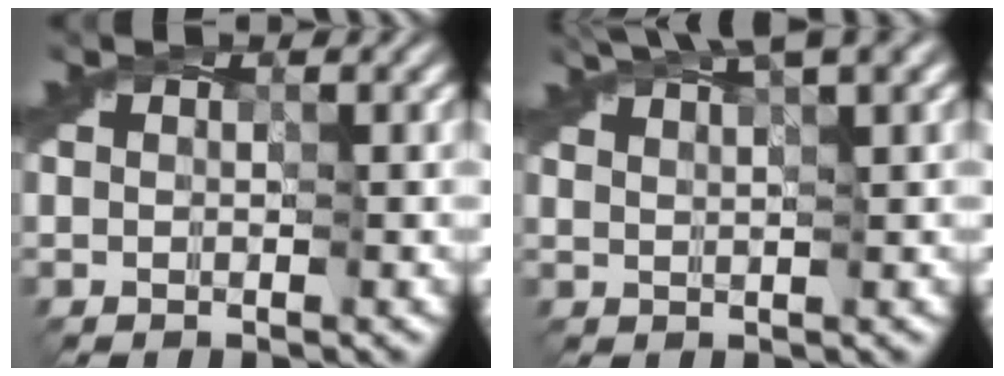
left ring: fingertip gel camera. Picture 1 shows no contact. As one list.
[{"total": 4.6, "force": [3.6, 0.2, 2.8], "torque": [-0.042, 0.017, 0.057]}]